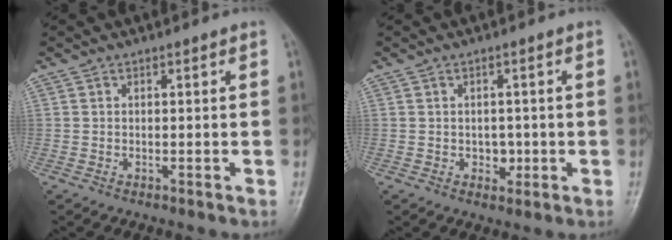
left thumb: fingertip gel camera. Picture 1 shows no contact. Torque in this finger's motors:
{"motor_torque": [-0.08, 0.15, 0.15, 0.03, 0.01]}